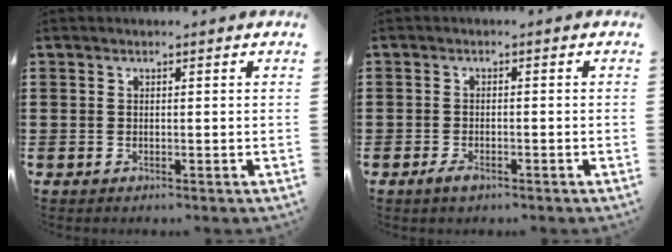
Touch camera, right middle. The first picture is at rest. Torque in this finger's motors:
{"motor_torque": [2.14, 0.00, 0.06, 0.05]}